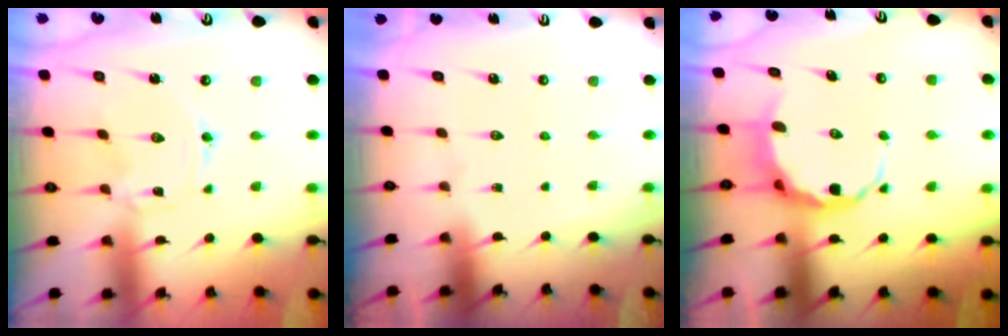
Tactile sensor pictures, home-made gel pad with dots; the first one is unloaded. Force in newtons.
{"total": 0.0}
{"total": 7.1, "press": 6.8, "slide": 1.8}